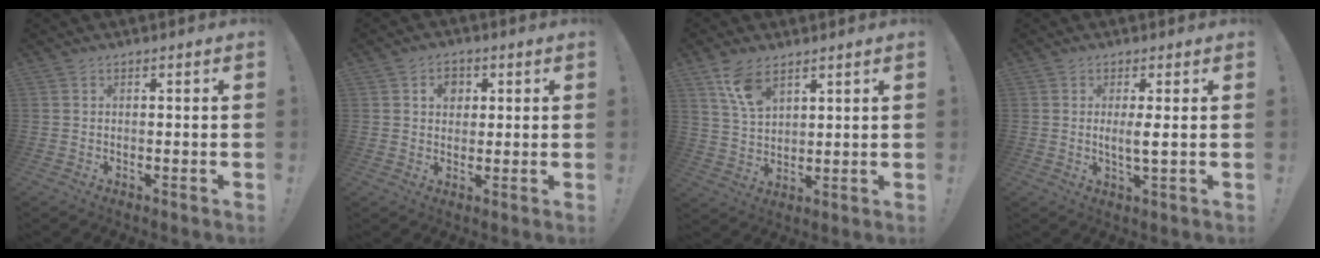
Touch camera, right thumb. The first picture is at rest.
{"total": 4.5, "force": [1.4, 3.8, 2.1], "torque": [-0.026, 0.000, 0.022]}
{"total": 8.7, "force": [5.6, 4.4, 5.0], "torque": [-0.089, -0.024, 0.106]}
{"total": 3.4, "force": [0.5, 0.1, 3.4], "torque": [-0.061, -0.008, 0.005]}